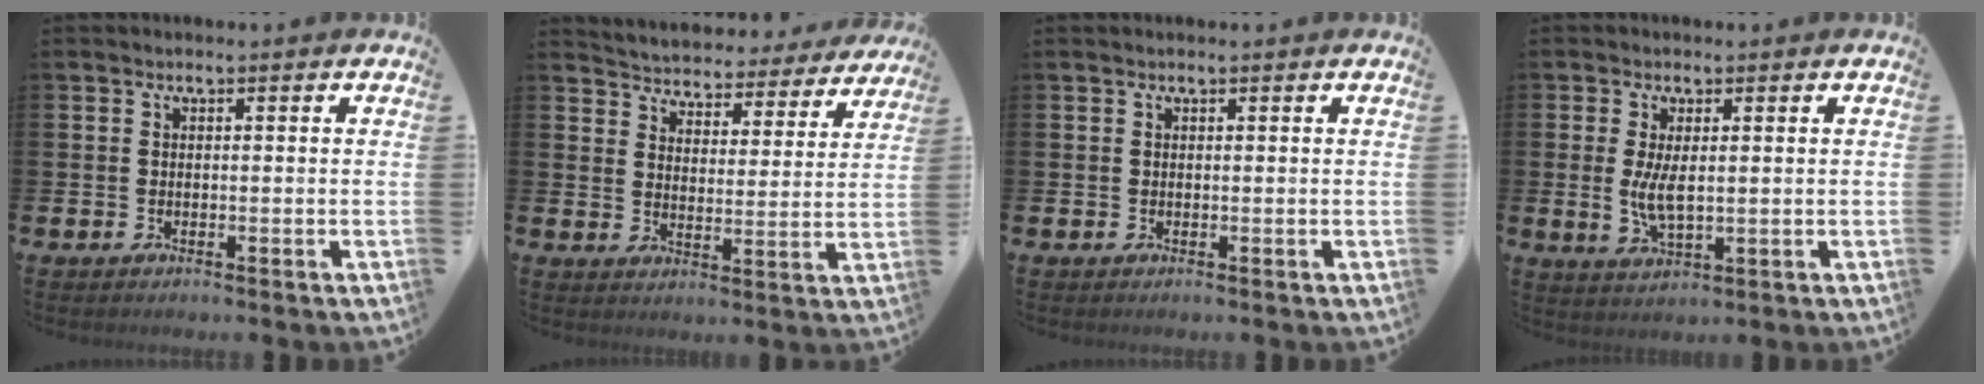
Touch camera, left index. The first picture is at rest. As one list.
[{"total": 4.6, "force": [4.5, 0.9, -0.1], "torque": [-0.026, -0.039, 0.076]}, {"total": 0.0}, {"total": 4.3, "force": [0.7, 1.6, 3.9], "torque": [-0.065, -0.002, 0.010]}]